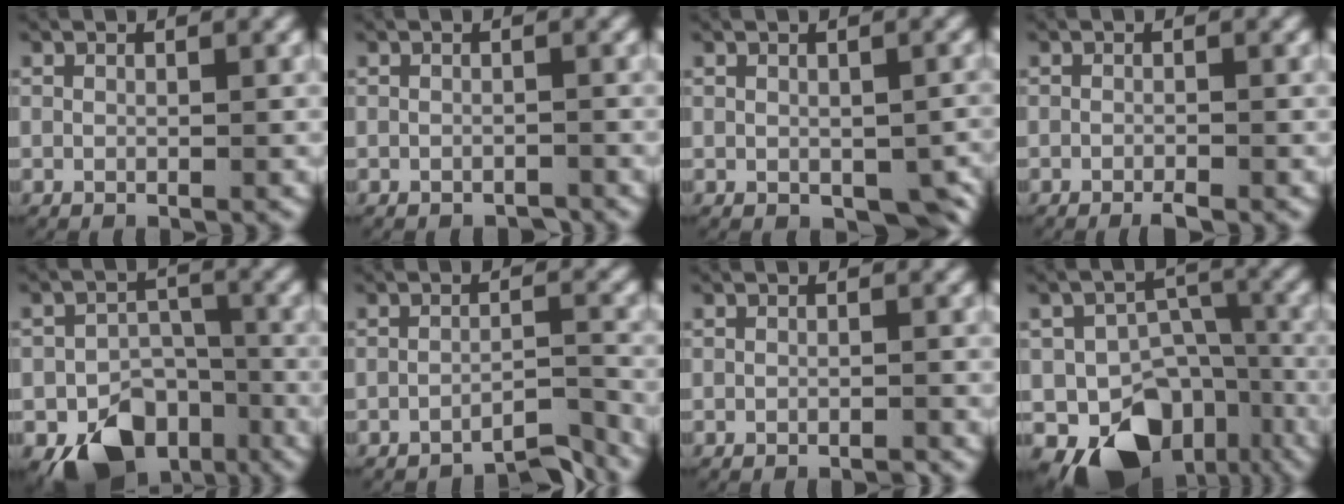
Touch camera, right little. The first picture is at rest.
{"total": 0.9, "force": [-0.9, 0.2, 0.0], "torque": [0.001, -0.002, -0.012]}
{"total": 2.6, "force": [-1.6, 1.3, 1.6], "torque": [-0.019, -0.005, -0.022]}
{"total": 0.9, "force": [-0.8, 0.0, 0.4], "torque": [-0.007, -0.002, -0.015]}
{"total": 7.8, "force": [-5.6, 4.8, 2.6], "torque": [-0.021, -0.023, -0.097]}
{"total": 4.3, "force": [-4.0, 0.6, 1.3], "torque": [-0.005, -0.004, -0.065]}
{"total": 0.8, "force": [-0.8, 0.0, 0.1], "torque": [0.001, 0.000, -0.011]}
{"total": 10.5, "force": [-6.0, 7.3, 4.8], "torque": [-0.058, -0.030, -0.095]}